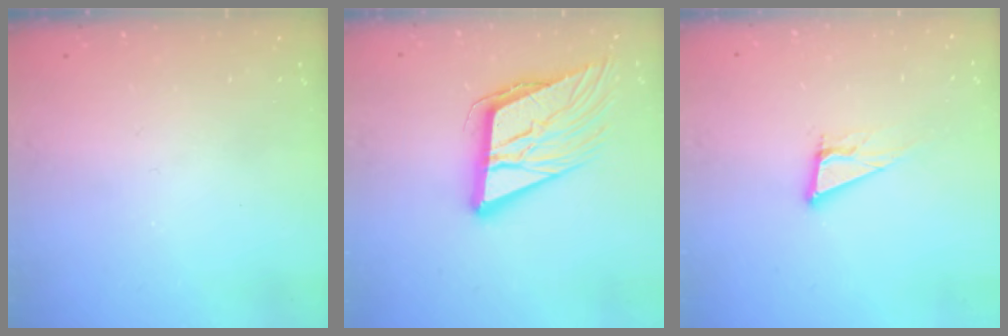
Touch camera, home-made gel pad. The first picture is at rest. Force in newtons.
{"total": 15.0, "press": 14.6, "slide": 3.5}
{"total": 7.6, "press": 7.3, "slide": 2.3}